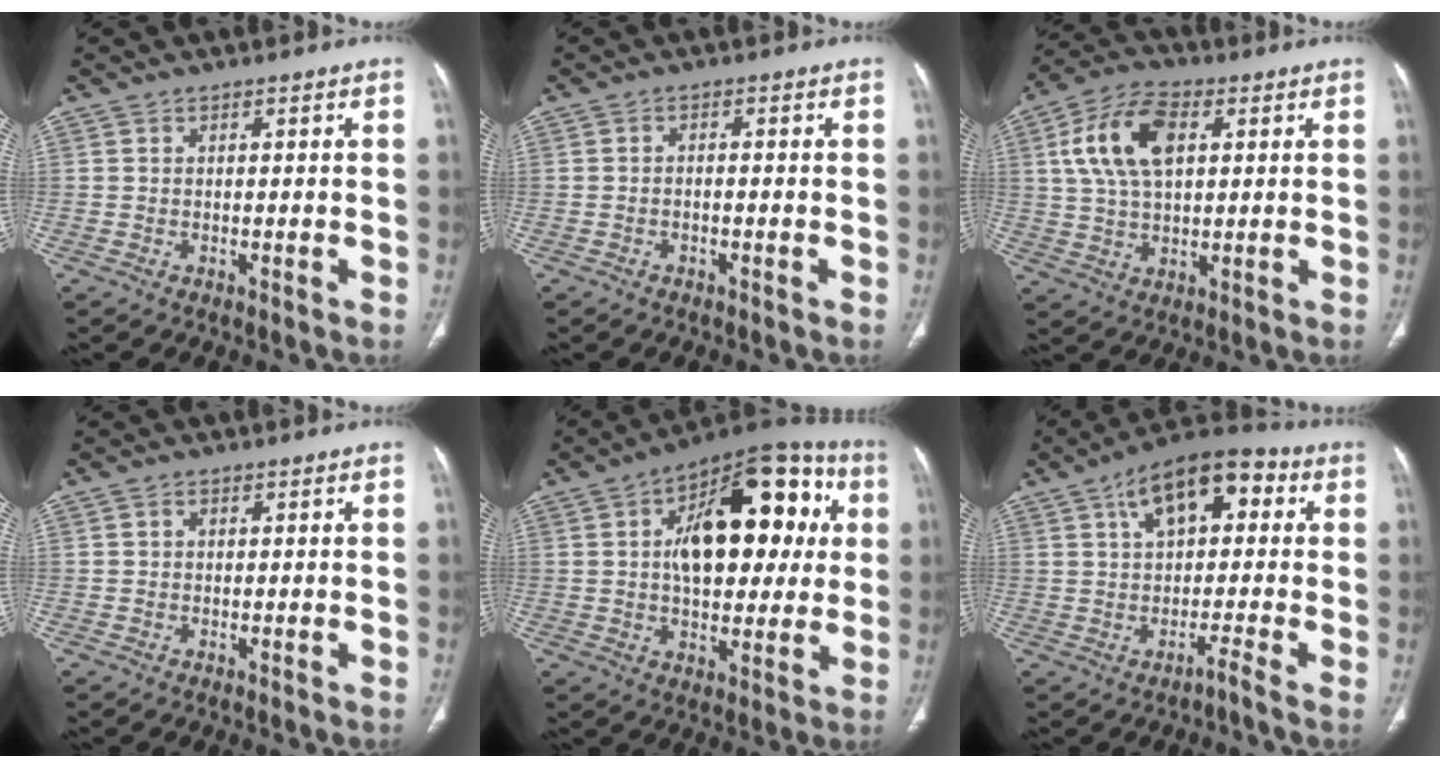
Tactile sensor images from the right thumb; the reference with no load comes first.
{"total": 0.9, "force": [-0.5, 0.5, 0.5], "torque": [-0.007, 0.006, -0.009]}
{"total": 12.9, "force": [3.5, 7.3, 10.0], "torque": [-0.190, 0.009, 0.064]}
{"total": 0.8, "force": [0.2, 0.7, 0.3], "torque": [-0.001, 0.002, 0.002]}
{"total": 23.5, "force": [4.6, 12.6, 19.3], "torque": [-0.229, 0.023, 0.062]}
{"total": 11.2, "force": [2.4, 4.3, 10.0], "torque": [-0.139, 0.030, 0.020]}